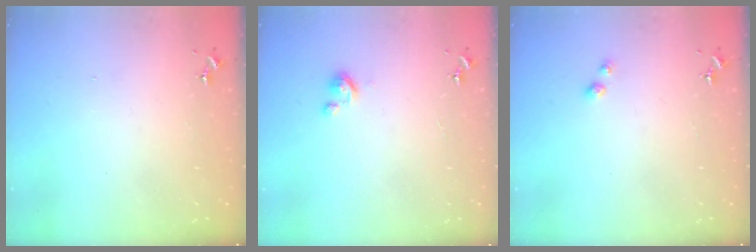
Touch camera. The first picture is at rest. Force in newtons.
{"total": 2.8, "press": 2.8, "slide": 0.3}
{"total": 2.6, "press": 2.6, "slide": 0.6}